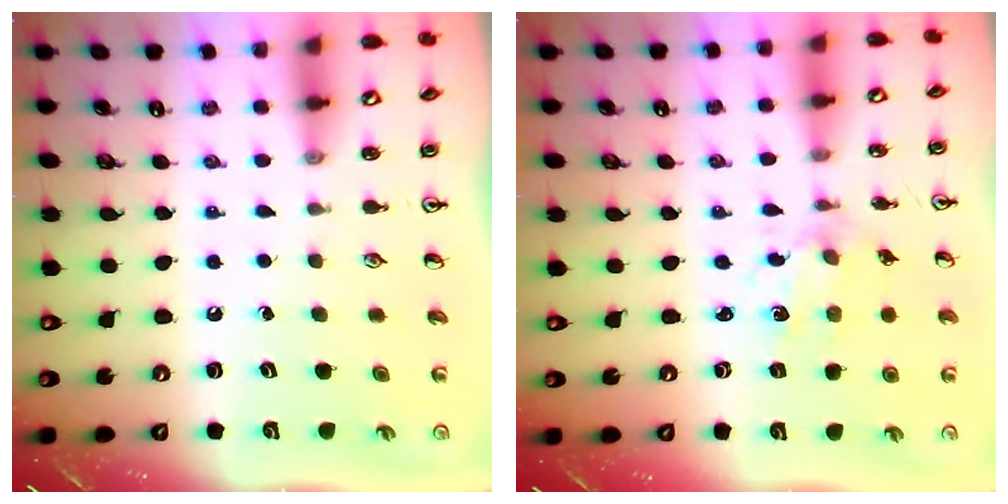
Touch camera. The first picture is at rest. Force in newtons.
{"total": 2.9, "press": 2.8, "slide": 0.9}